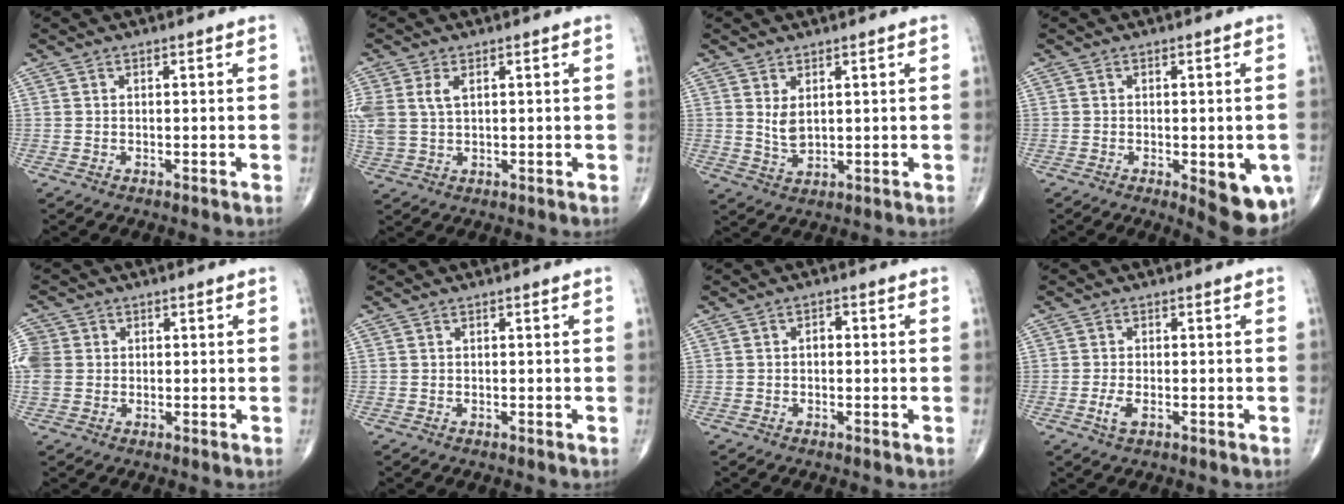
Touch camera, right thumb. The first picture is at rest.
{"total": 6.7, "force": [2.0, 4.0, 5.0], "torque": [-0.127, 0.009, 0.046]}
{"total": 3.5, "force": [1.2, 1.8, 2.8], "torque": [-0.049, -0.015, 0.030]}
{"total": 9.6, "force": [-2.9, 3.5, 8.4], "torque": [-0.086, -0.011, -0.029]}
{"total": 8.5, "force": [1.0, 7.6, 3.8], "torque": [-0.101, 0.019, 0.020]}
{"total": 0.0}
{"total": 1.6, "force": [-0.1, 1.1, 1.2], "torque": [-0.010, 0.006, -0.007]}
{"total": 2.6, "force": [-0.9, 1.2, 2.1], "torque": [-0.050, -0.001, -0.017]}